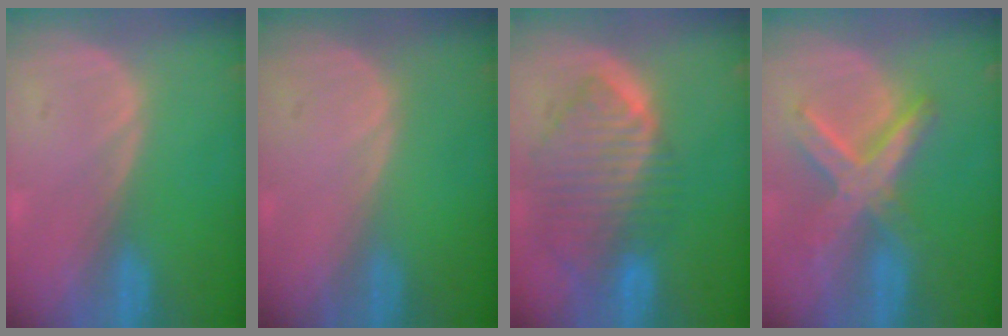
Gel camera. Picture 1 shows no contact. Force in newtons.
{"total": 0.0}
{"total": 9.9, "press": 8.4, "slide": 5.2}
{"total": 8.2, "press": 7.1, "slide": 4.1}